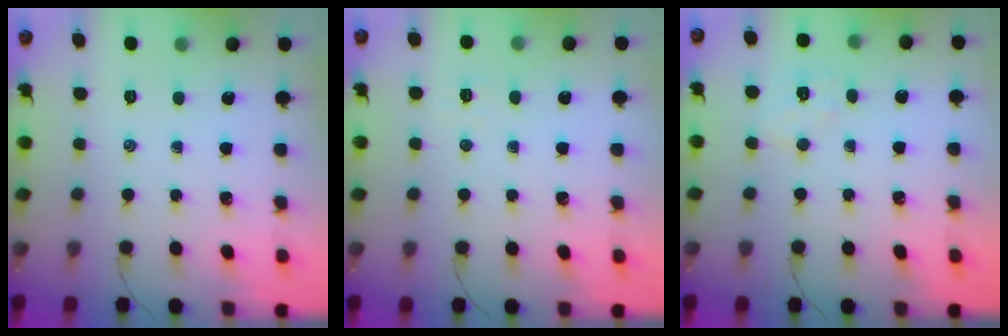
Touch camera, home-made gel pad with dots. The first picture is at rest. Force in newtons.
{"total": 2.6, "press": 2.6, "slide": 0.5}
{"total": 5.7, "press": 5.7, "slide": 1.0}